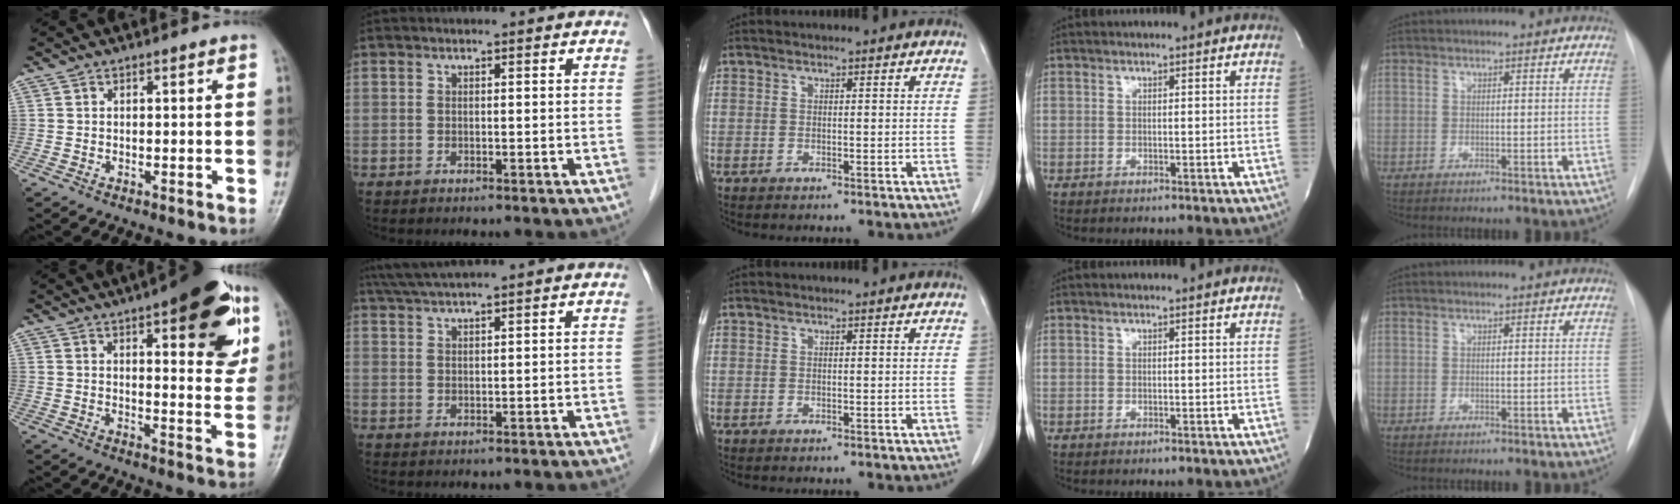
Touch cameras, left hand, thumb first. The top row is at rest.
{"thumb": {"total": 18.8, "force": [8.8, 6.5, 15.3], "torque": [-0.158, -0.027, 0.110]}, "index": {"total": 5.3, "force": [4.6, -0.8, 2.6], "torque": [-0.051, 0.029, 0.088]}}